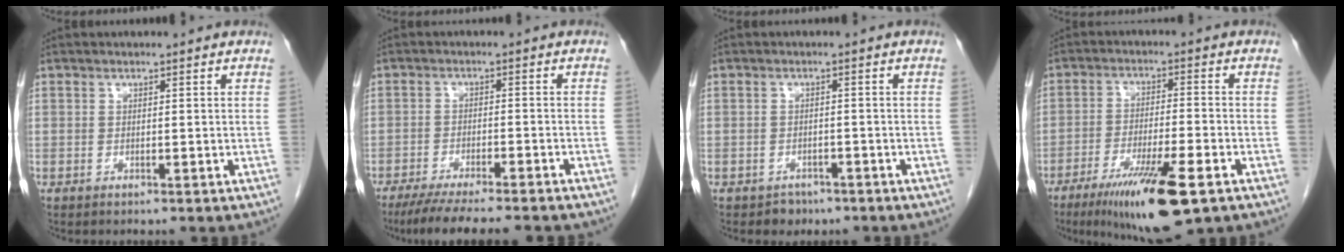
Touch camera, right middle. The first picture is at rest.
{"total": 13.3, "force": [-11.4, 1.1, 6.7], "torque": [-0.102, -0.027, -0.166]}
{"total": 2.3, "force": [-1.6, 1.6, 0.2], "torque": [-0.013, 0.005, -0.020]}
{"total": 13.0, "force": [-7.5, 1.4, 10.5], "torque": [-0.181, -0.032, -0.120]}